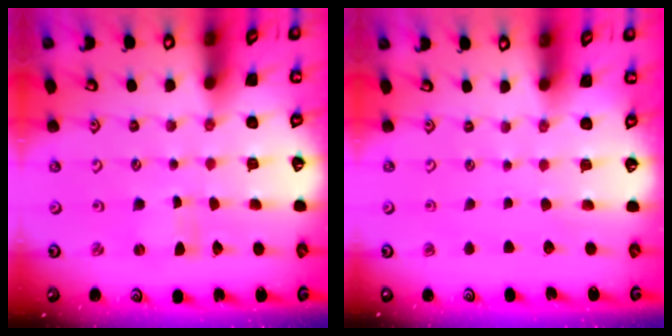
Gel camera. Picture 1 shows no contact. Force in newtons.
{"total": 0.0}